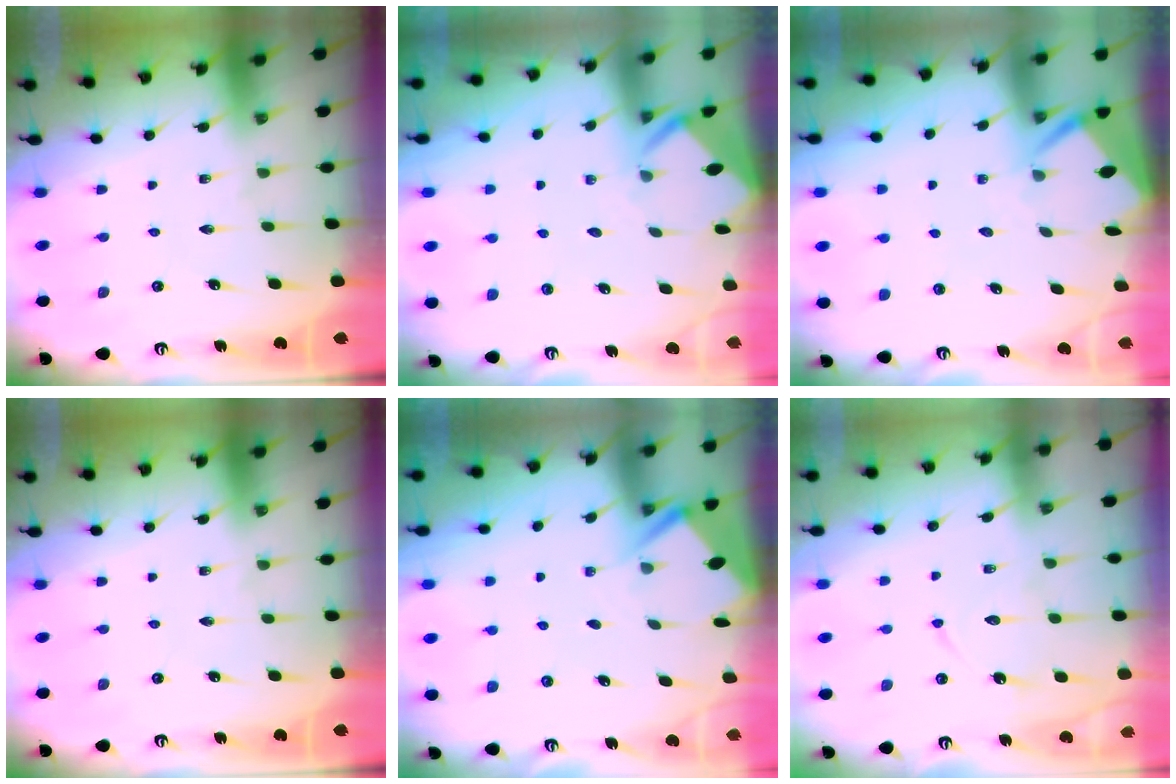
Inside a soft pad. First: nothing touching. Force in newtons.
{"total": 3.0, "press": 3.0, "slide": 0.1}
{"total": 3.4, "press": 3.4, "slide": 0.3}
{"total": 0.0}
{"total": 3.0, "press": 3.0, "slide": 0.4}
{"total": 7.0, "press": 7.0, "slide": 0.5}